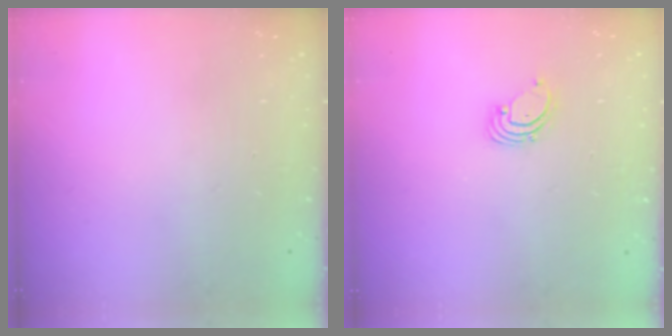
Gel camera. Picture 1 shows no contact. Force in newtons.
{"total": 1.5, "press": 1.5, "slide": 0.1}